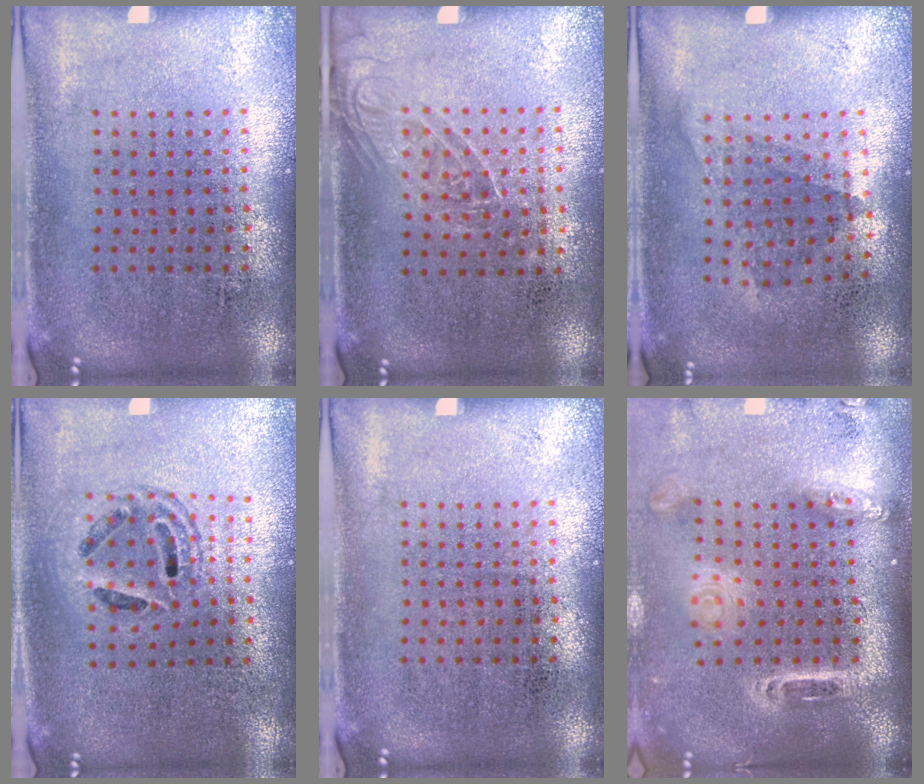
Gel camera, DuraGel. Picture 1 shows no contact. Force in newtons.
{"total": 1.2, "press": 1.1, "slide": 0.7}
{"total": 1.1, "press": 0.8, "slide": 0.7}
{"total": 1.4, "press": 1.3, "slide": 0.7}
{"total": 0.0}
{"total": 2.5, "press": 1.9, "slide": 1.7}